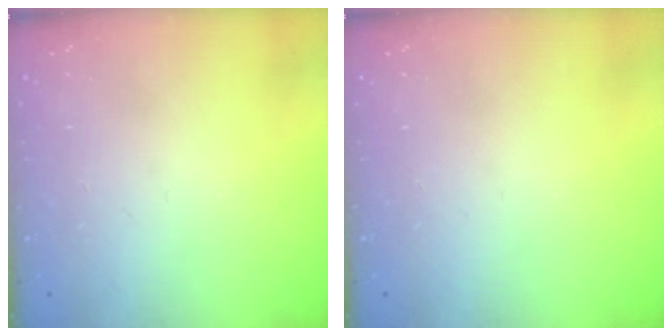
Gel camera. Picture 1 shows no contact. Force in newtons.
{"total": 0.0}